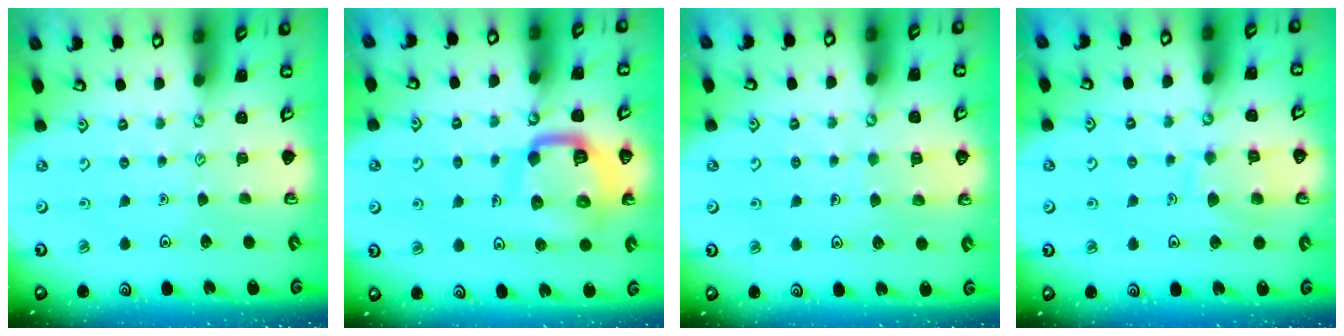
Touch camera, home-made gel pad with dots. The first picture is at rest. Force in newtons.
{"total": 13.2, "press": 13.1, "slide": 1.6}
{"total": 6.2, "press": 6.2, "slide": 0.6}
{"total": 8.0, "press": 8.0, "slide": 0.8}